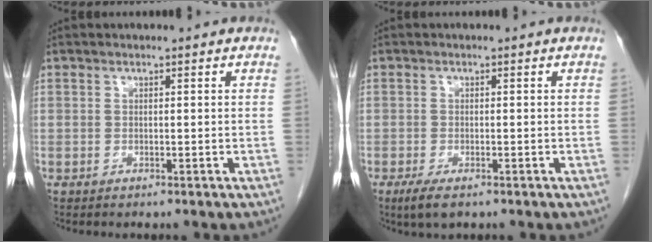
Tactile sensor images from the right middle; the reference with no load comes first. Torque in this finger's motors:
{"motor_torque": [0.60, -0.01, 0.07, 0.05]}